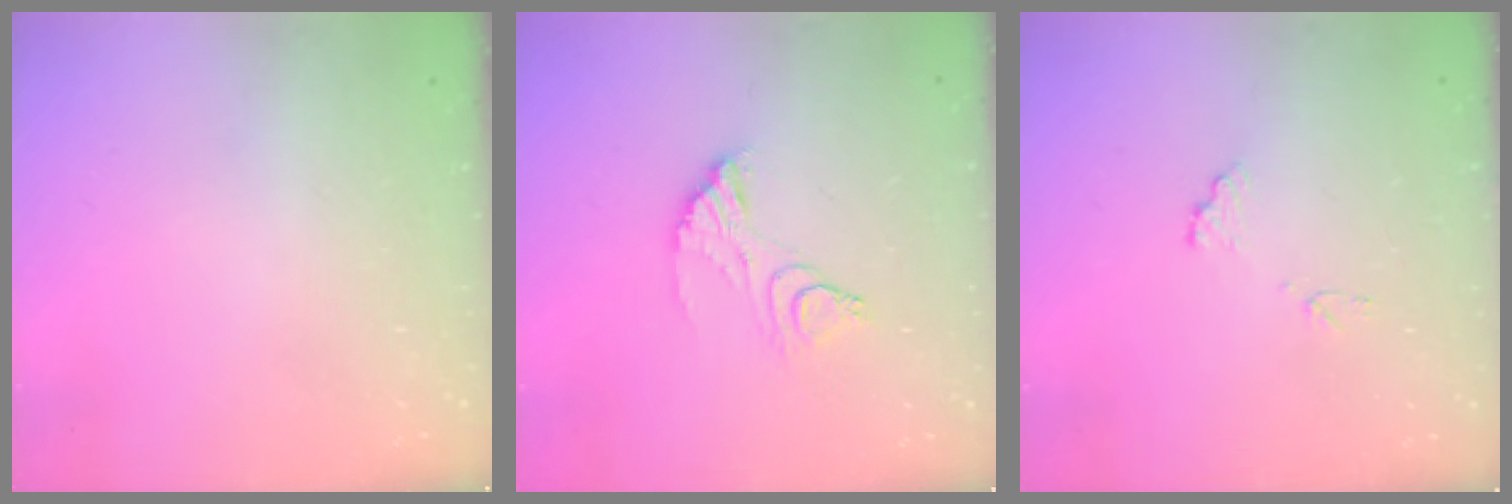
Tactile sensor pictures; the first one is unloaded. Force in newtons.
{"total": 11.6, "press": 11.6, "slide": 0.9}
{"total": 7.4, "press": 7.4, "slide": 0.5}